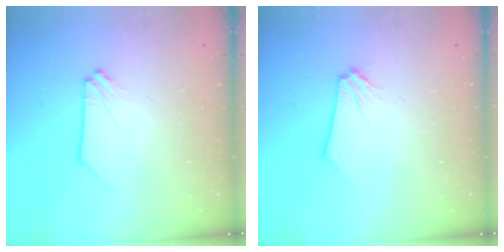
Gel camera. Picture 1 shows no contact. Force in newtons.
{"total": 0.0}